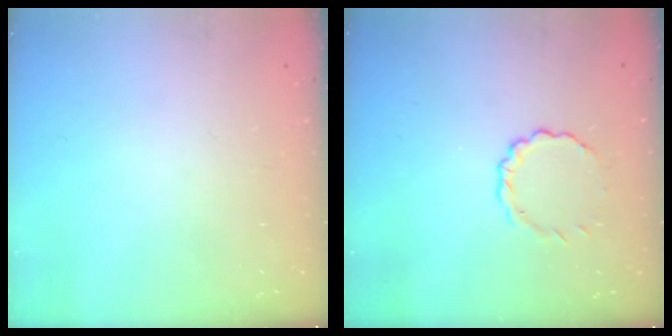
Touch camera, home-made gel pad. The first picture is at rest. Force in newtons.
{"total": 2.8, "press": 2.7, "slide": 0.9}